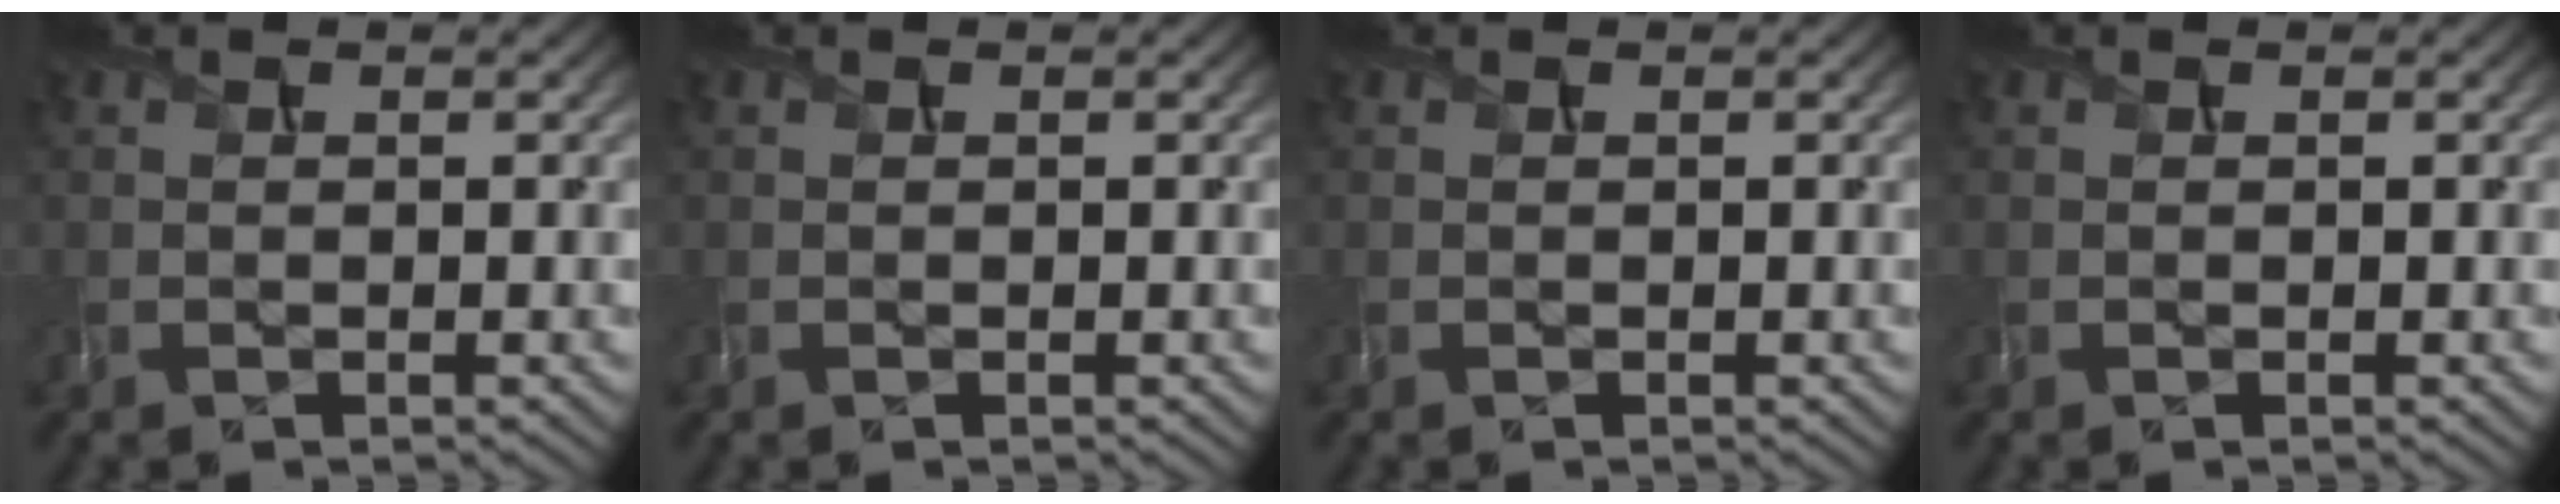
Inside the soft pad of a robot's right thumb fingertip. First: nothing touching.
{"total": 0.0}
{"total": 0.0}
{"total": 0.0}